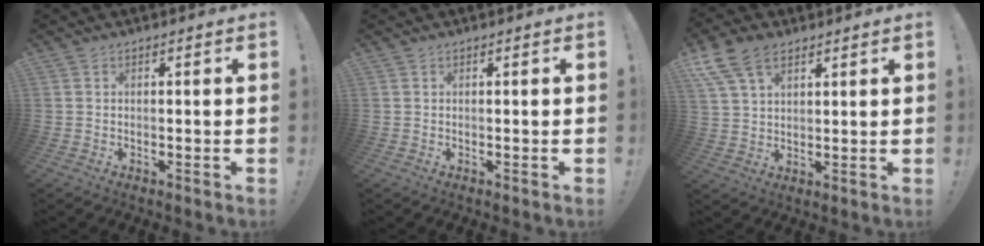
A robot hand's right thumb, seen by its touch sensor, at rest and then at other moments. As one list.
[{"total": 0.0}, {"total": 11.2, "force": [6.6, 6.7, 6.1], "torque": [-0.119, -0.019, 0.130]}]